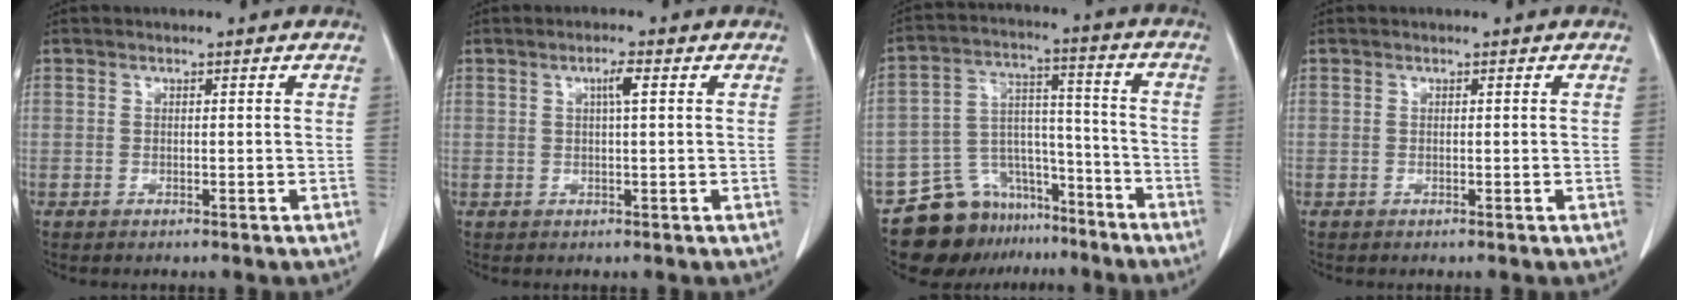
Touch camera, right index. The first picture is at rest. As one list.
[{"total": 2.1, "force": [0.7, 0.0, 2.0], "torque": [-0.038, 0.002, 0.011]}, {"total": 13.1, "force": [-10.1, 7.5, 3.4], "torque": [-0.053, 0.055, -0.164]}, {"total": 0.0}]